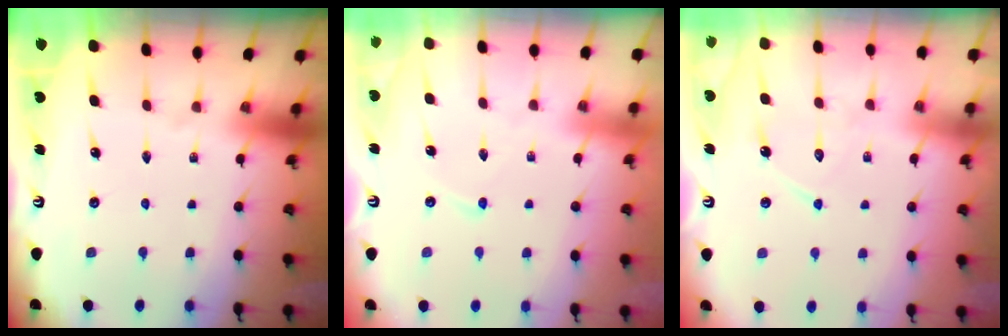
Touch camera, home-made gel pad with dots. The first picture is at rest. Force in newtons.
{"total": 2.9, "press": 2.9, "slide": 0.3}
{"total": 8.9, "press": 8.9, "slide": 0.8}